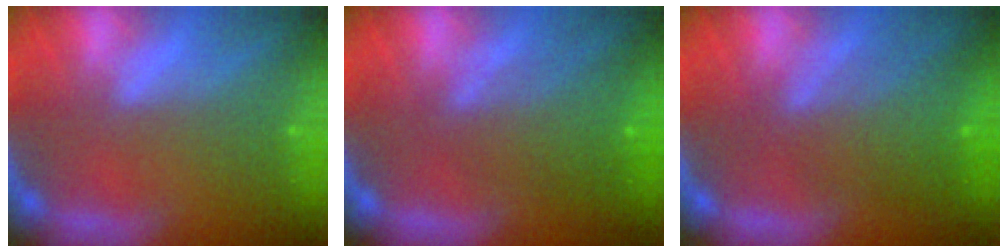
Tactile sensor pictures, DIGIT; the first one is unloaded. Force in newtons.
{"total": 4.6}
{"total": 5.6}